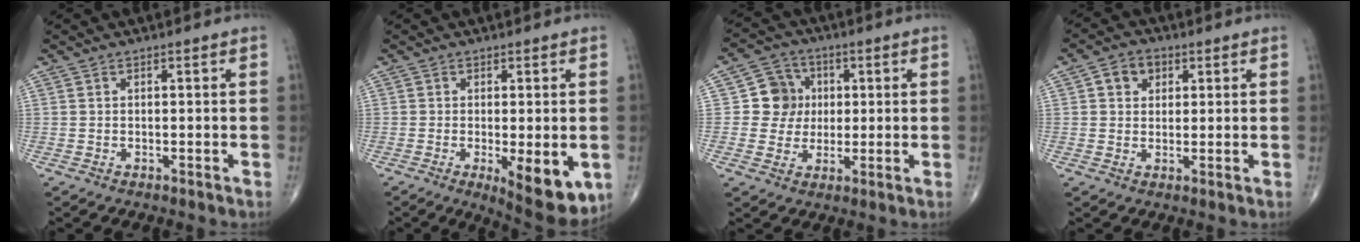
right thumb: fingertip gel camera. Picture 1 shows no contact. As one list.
[{"total": 9.9, "force": [-2.8, 3.4, 8.8], "torque": [-0.114, -0.020, -0.033]}, {"total": 7.7, "force": [0.9, 7.4, 2.2], "torque": [0.004, 0.008, 0.009]}, {"total": 4.7, "force": [1.6, 3.8, 2.3], "torque": [-0.014, 0.002, 0.023]}]